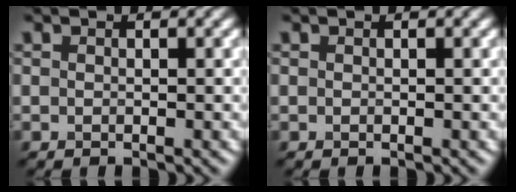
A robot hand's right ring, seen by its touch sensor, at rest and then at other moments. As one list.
[{"total": 0.0}]